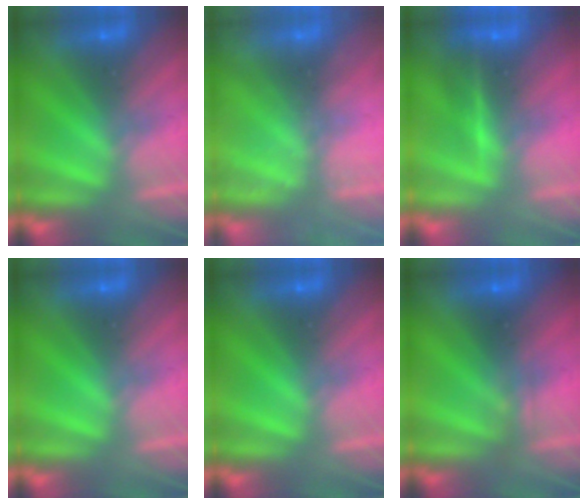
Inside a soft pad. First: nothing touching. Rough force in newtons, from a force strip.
{"total": 2.4}
{"total": 1.7}
{"total": 0.0}
{"total": 0.0}
{"total": 2.3}